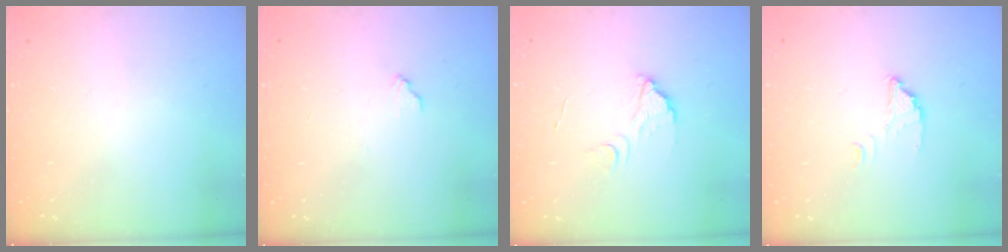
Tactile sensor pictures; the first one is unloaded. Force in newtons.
{"total": 4.8, "press": 4.8, "slide": 0.3}
{"total": 3.6, "press": 3.6, "slide": 0.3}
{"total": 2.8, "press": 2.8, "slide": 0.1}